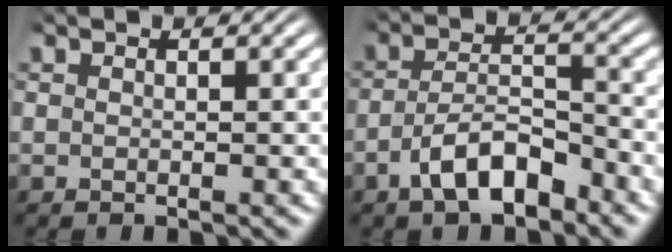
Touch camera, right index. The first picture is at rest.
{"total": 5.0, "force": [-3.4, 2.0, 3.1], "torque": [-0.047, -0.008, -0.054]}